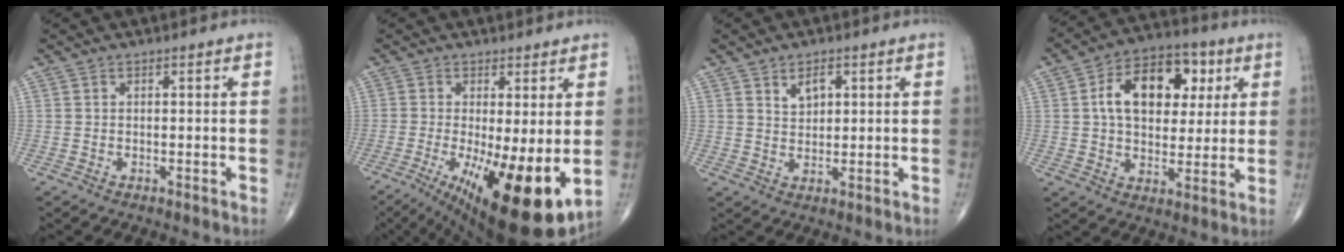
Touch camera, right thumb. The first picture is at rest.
{"total": 16.6, "force": [-3.6, 4.9, 15.5], "torque": [-0.226, -0.027, -0.037]}
{"total": 3.6, "force": [1.7, 2.2, 2.3], "torque": [-0.027, -0.012, 0.031]}
{"total": 16.2, "force": [4.2, 10.5, 11.6], "torque": [-0.150, 0.008, 0.063]}